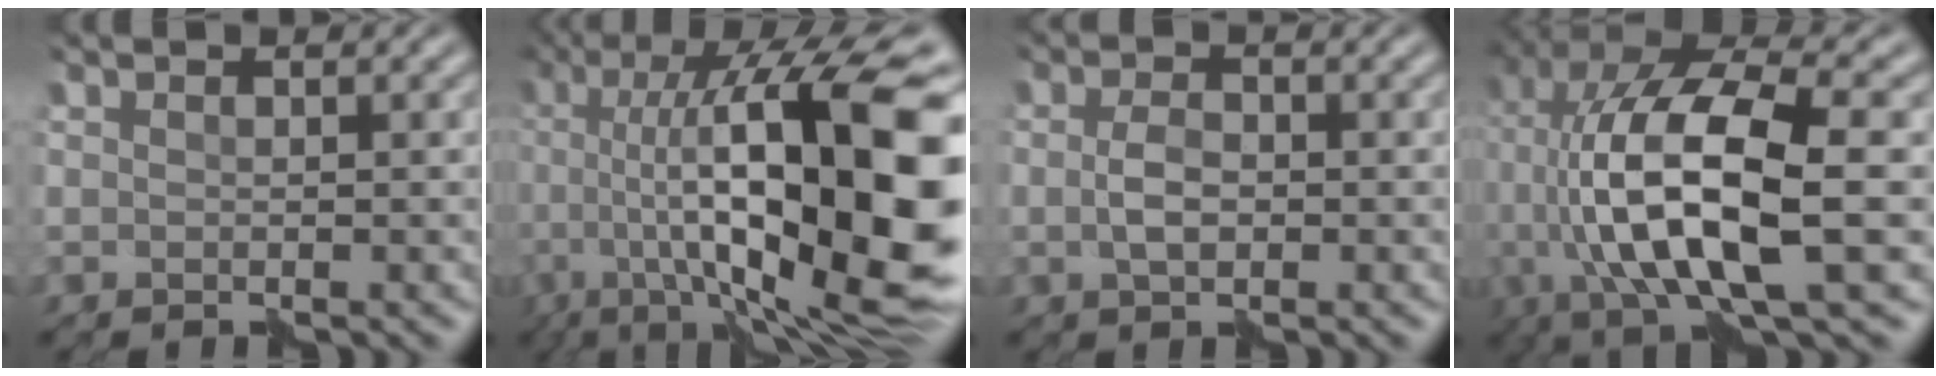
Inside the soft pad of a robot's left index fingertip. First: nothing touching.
{"total": 18.2, "force": [0.8, 5.7, 17.3], "torque": [-0.257, 0.032, 0.014]}
{"total": 2.2, "force": [-0.4, 1.3, 1.8], "torque": [-0.041, 0.000, -0.011]}
{"total": 13.4, "force": [-0.8, 4.5, 12.6], "torque": [-0.234, 0.013, -0.021]}